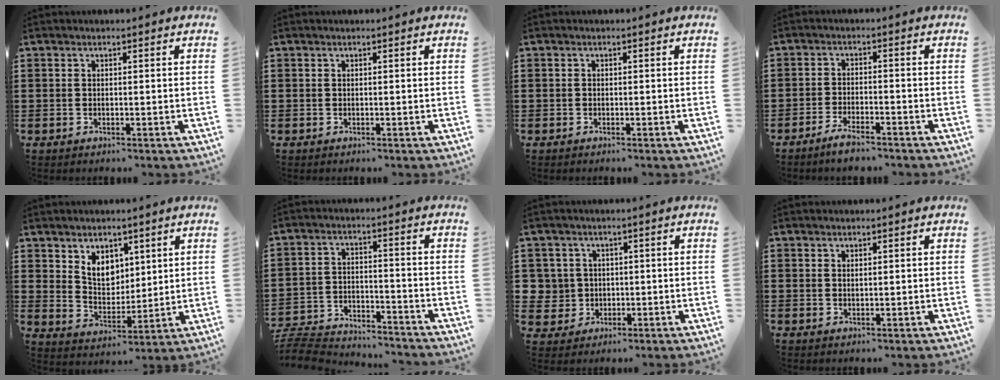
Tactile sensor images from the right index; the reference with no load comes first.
{"total": 0.0}
{"total": 0.5, "force": [-0.5, 0.1, 0.1], "torque": [-0.002, -0.001, -0.010]}
{"total": 3.3, "force": [-3.1, 0.2, 1.2], "torque": [-0.029, 0.001, -0.064]}
{"total": 6.1, "force": [3.4, 4.3, 2.7], "torque": [-0.063, 0.002, 0.063]}
{"total": 6.6, "force": [-6.5, 0.6, 1.0], "torque": [-0.038, 0.002, -0.134]}
{"total": 3.9, "force": [-0.1, 3.8, 0.5], "torque": [-0.037, 0.008, -0.006]}
{"total": 0.6, "force": [0.4, 0.4, 0.3], "torque": [-0.007, 0.002, 0.008]}